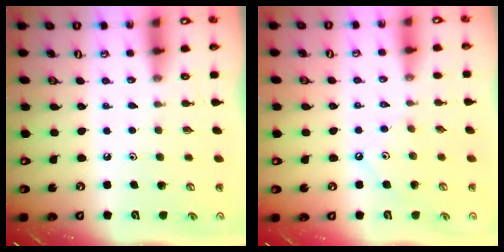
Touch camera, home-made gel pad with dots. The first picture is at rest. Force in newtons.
{"total": 2.1, "press": 2.1, "slide": 0.4}